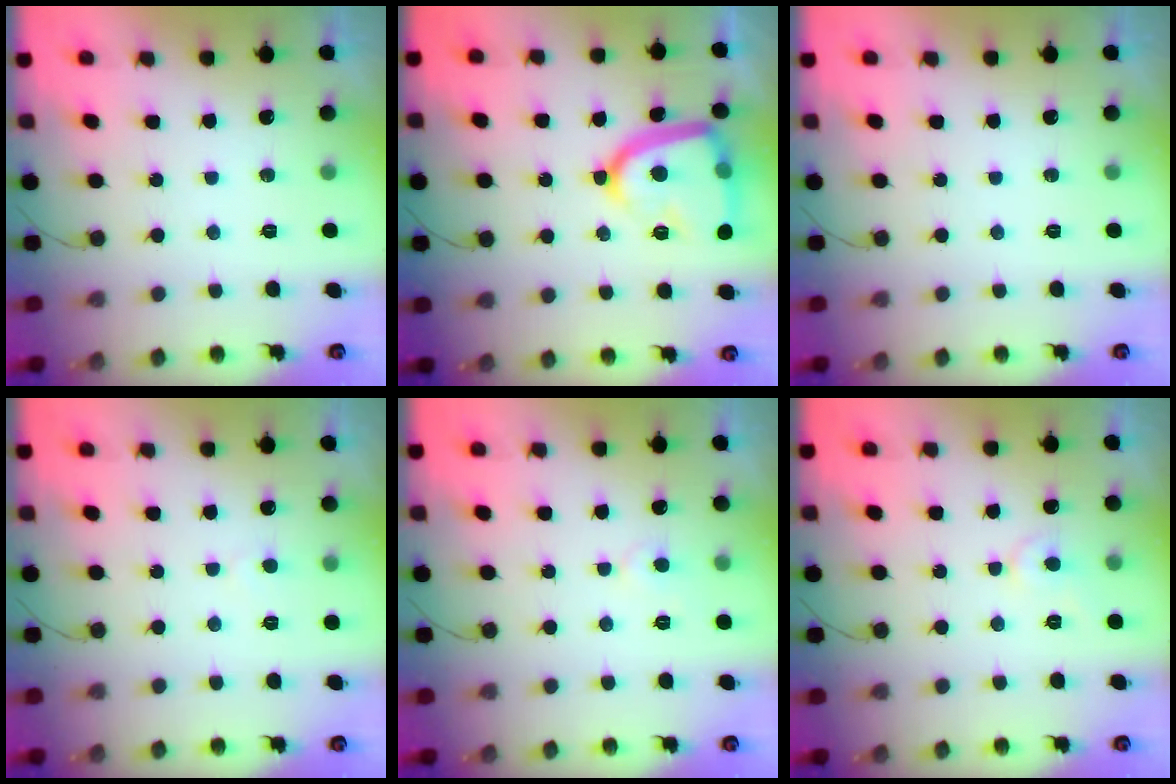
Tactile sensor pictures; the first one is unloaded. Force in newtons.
{"total": 17.0, "press": 17.0, "slide": 1.1}
{"total": 0.0}
{"total": 2.7, "press": 2.7, "slide": 0.3}
{"total": 3.1, "press": 3.1, "slide": 0.5}
{"total": 4.0, "press": 4.0, "slide": 0.5}